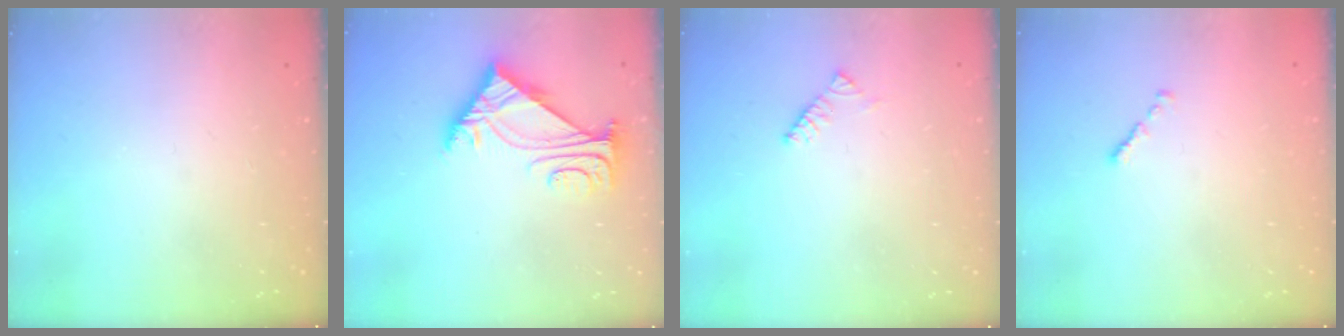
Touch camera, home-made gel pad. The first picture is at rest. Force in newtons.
{"total": 6.1, "press": 6.0, "slide": 1.1}
{"total": 2.9, "press": 2.9, "slide": 0.5}
{"total": 0.7, "press": 0.6, "slide": 0.4}